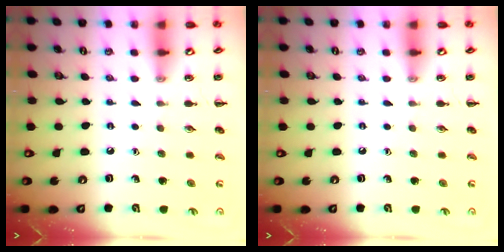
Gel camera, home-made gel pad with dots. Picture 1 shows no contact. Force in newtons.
{"total": 0.0}